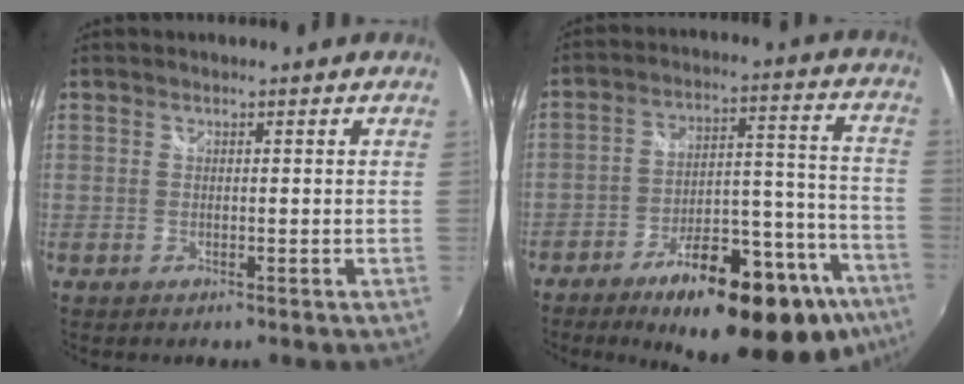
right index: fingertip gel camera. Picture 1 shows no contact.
{"total": 27.3, "force": [-18.7, 9.1, 17.7], "torque": [-0.237, 0.018, -0.254]}